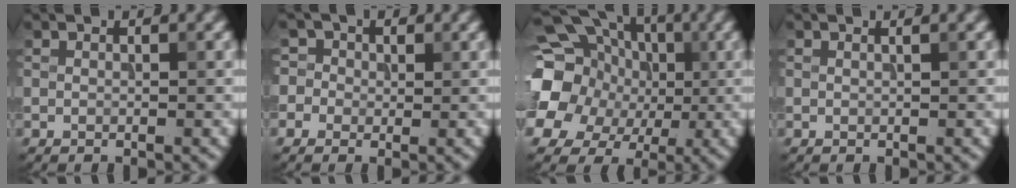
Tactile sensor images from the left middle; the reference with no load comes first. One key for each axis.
{"total": 3.6, "fx": 0.8, "fy": 3.4, "fz": 1.1, "tx": 0.000, "ty": 0.019, "tz": -0.011}
{"total": 18.4, "fx": 2.8, "fy": 15.9, "fz": 8.9, "tx": -0.195, "ty": 0.034, "tz": 0.008}
{"total": 0.8, "fx": 0.5, "fy": 0.3, "fz": 0.6, "tx": -0.003, "ty": -0.002, "tz": 0.000}